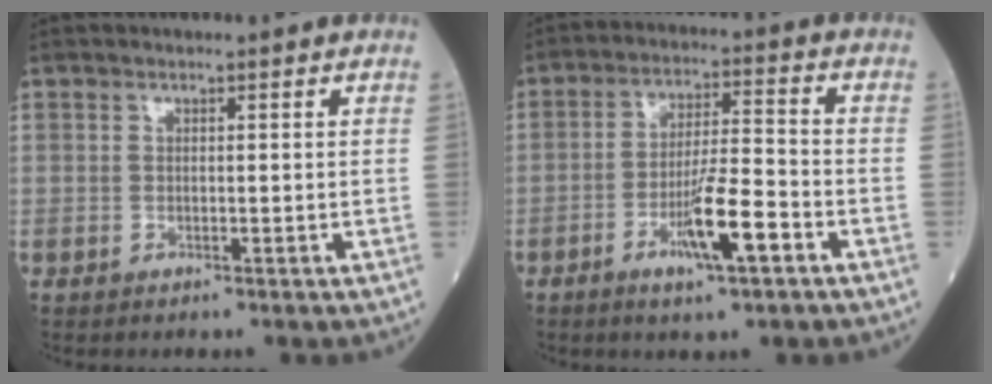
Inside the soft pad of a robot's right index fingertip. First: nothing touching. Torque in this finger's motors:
{"motor_torque": [0.43, -0.14, 0.53, 0.14]}